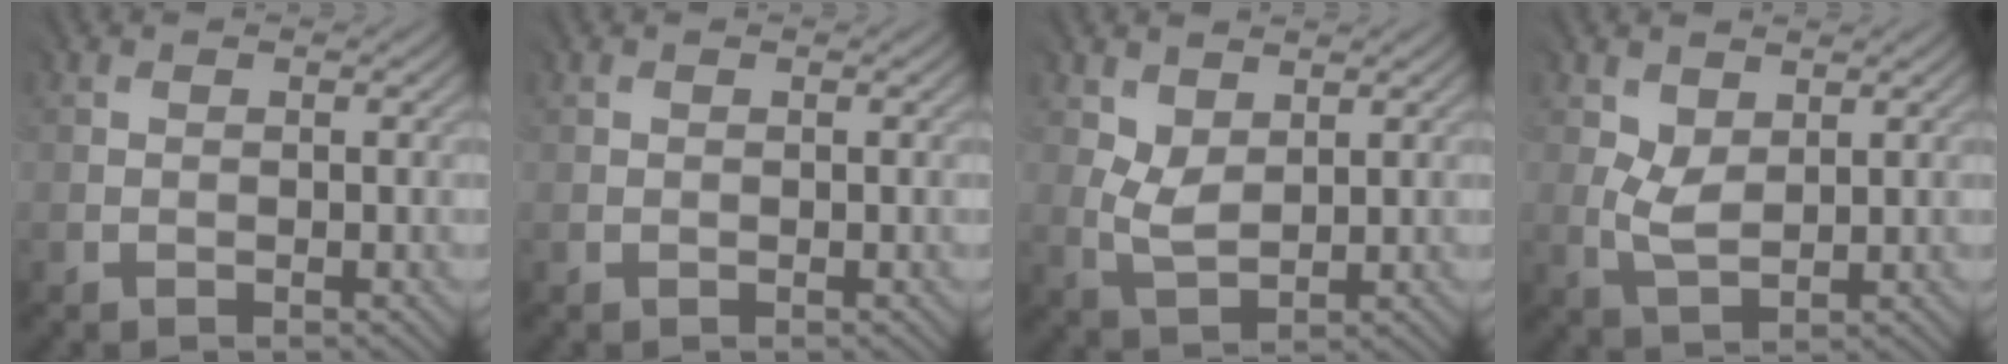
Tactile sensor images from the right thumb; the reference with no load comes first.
{"total": 0.0}
{"total": 3.3, "force": [1.6, 2.0, 2.0], "torque": [-0.054, -0.004, 0.038]}
{"total": 3.0, "force": [1.3, 1.9, 1.9], "torque": [-0.051, -0.003, 0.031]}